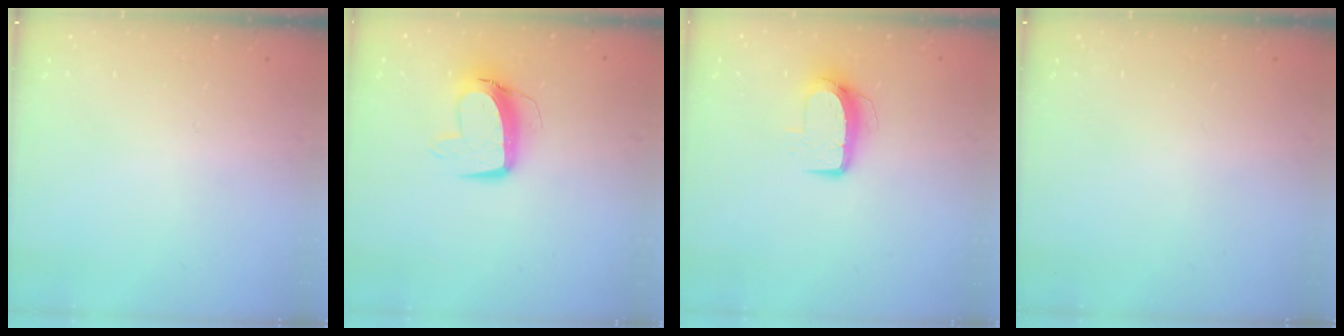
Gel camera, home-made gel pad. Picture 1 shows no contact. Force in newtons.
{"total": 10.9, "press": 10.8, "slide": 1.2}
{"total": 9.1, "press": 9.1, "slide": 0.9}
{"total": 0.0}